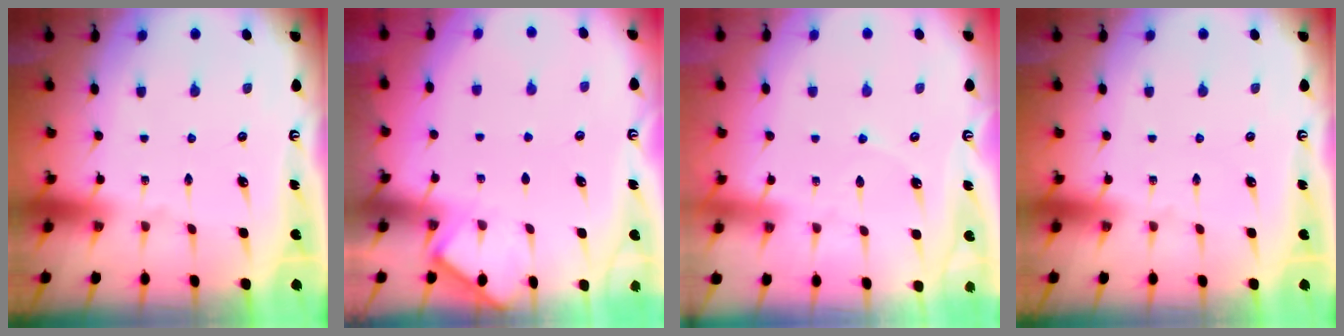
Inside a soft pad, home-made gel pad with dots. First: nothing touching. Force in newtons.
{"total": 4.4, "press": 4.3, "slide": 0.5}
{"total": 3.3, "press": 3.3, "slide": 0.3}
{"total": 0.0}